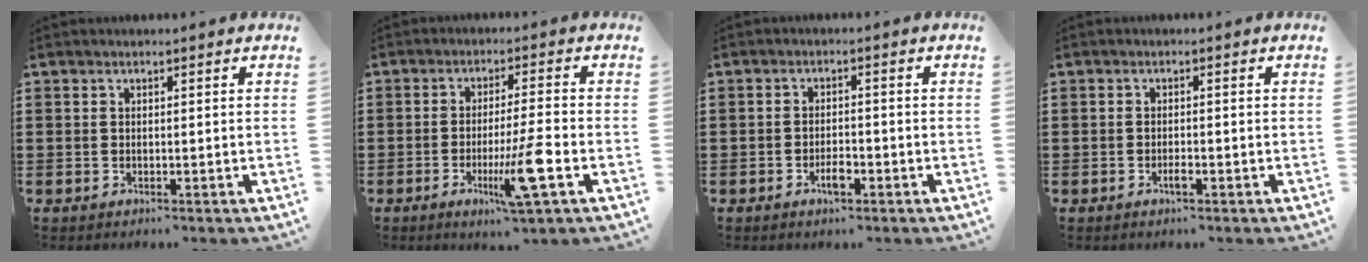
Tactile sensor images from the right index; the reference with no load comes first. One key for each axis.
{"total": 9.3, "fx": -3.3, "fy": 0.4, "fz": 8.7, "tx": -0.158, "ty": -0.014, "tz": -0.060}
{"total": 3.1, "fx": -1.6, "fy": 1.0, "fz": 2.4, "tx": -0.049, "ty": 0.001, "tz": -0.032}
{"total": 1.7, "fx": -0.9, "fy": 0.4, "fz": 1.4, "tx": -0.027, "ty": -0.002, "tz": -0.016}